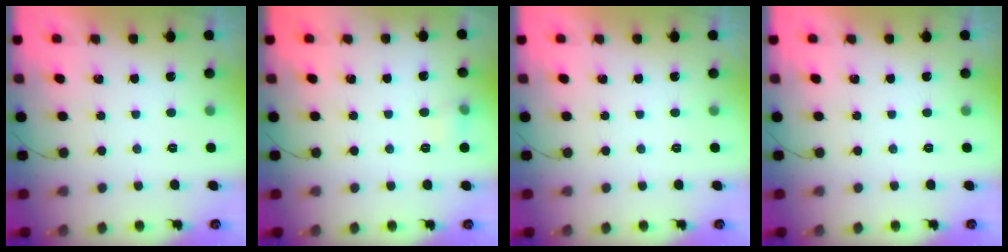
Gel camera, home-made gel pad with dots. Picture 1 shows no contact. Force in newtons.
{"total": 5.1, "press": 4.9, "slide": 1.4}
{"total": 0.0}
{"total": 0.0}